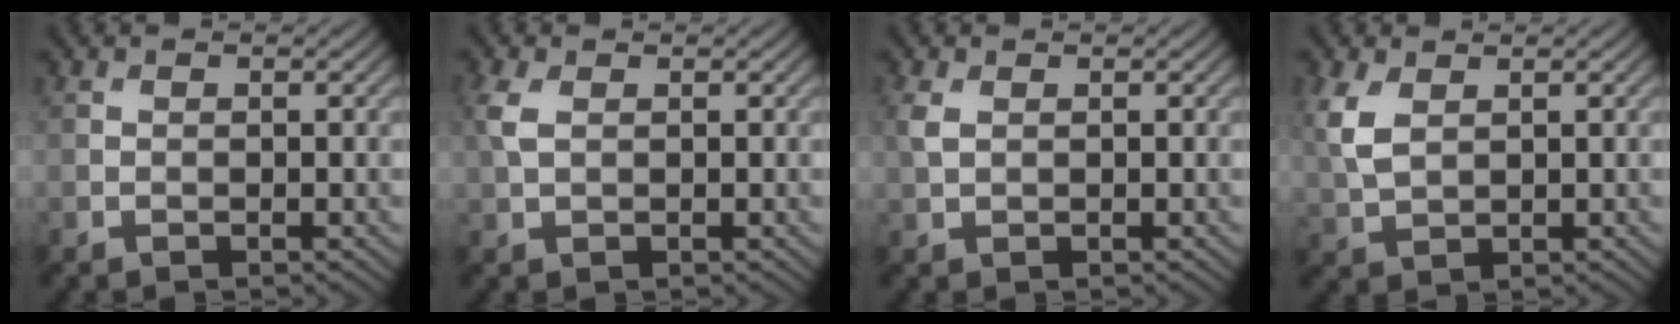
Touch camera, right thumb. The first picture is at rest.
{"total": 2.6, "force": [0.7, 1.5, 2.0], "torque": [-0.061, 0.005, 0.013]}
{"total": 1.8, "force": [0.6, 1.1, 1.3], "torque": [-0.044, 0.003, 0.013]}
{"total": 4.7, "force": [1.7, 2.7, 3.4], "torque": [-0.100, 0.004, 0.035]}